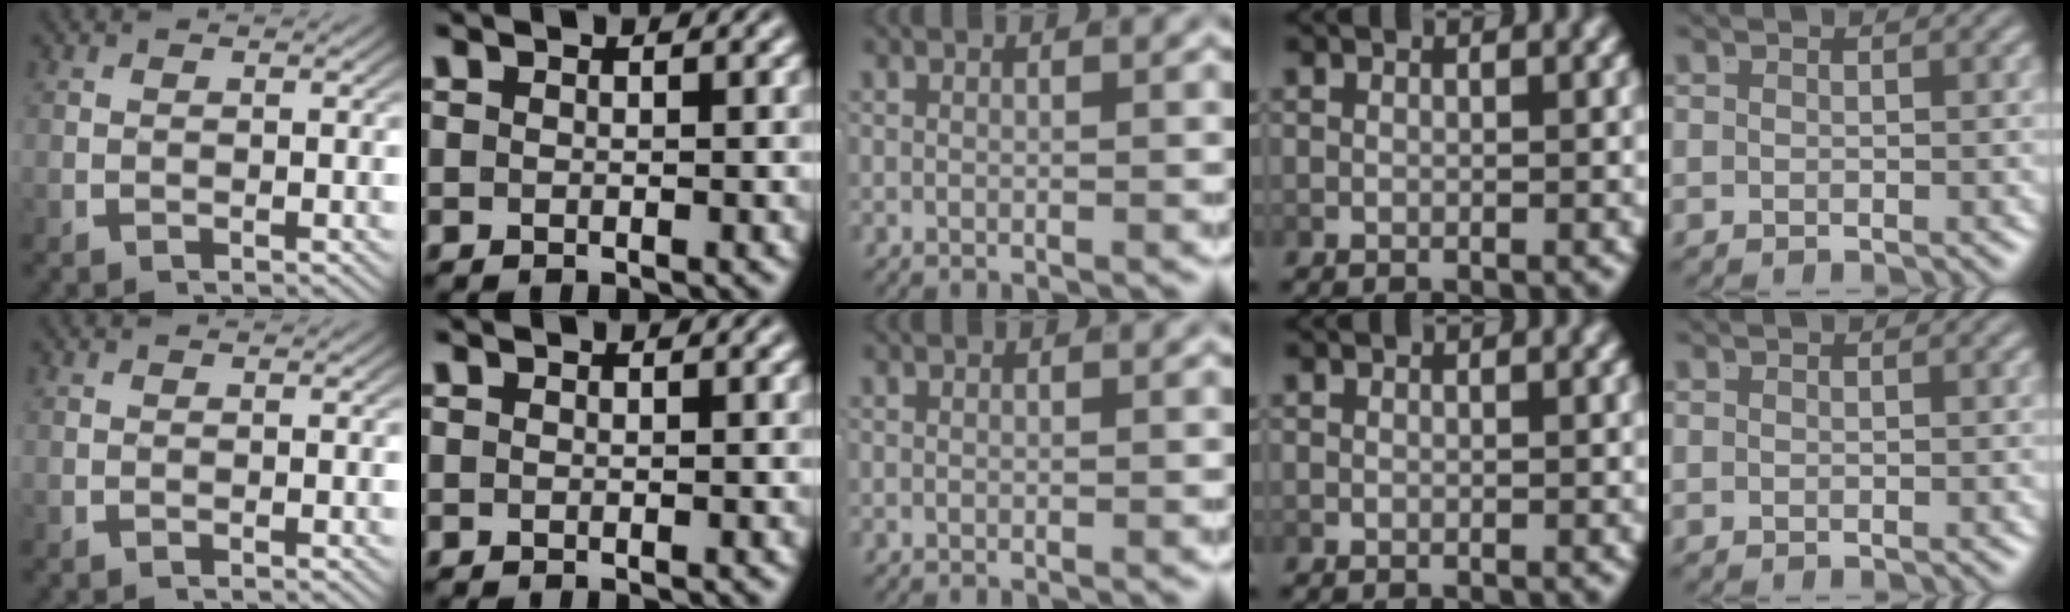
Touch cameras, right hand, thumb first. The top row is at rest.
{}